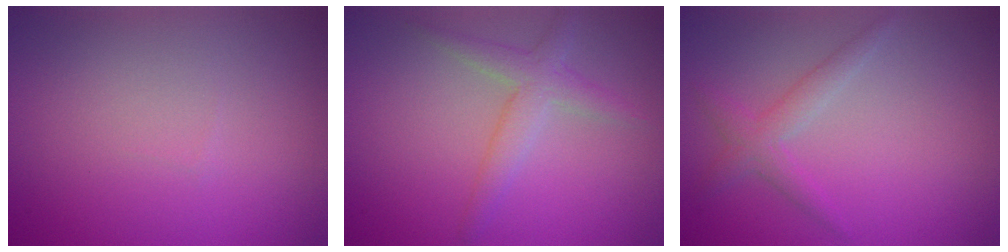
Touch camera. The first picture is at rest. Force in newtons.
{"total": 2.8, "press": 2.7, "slide": 0.3}
{"total": 2.0, "press": 2.0, "slide": 0.1}